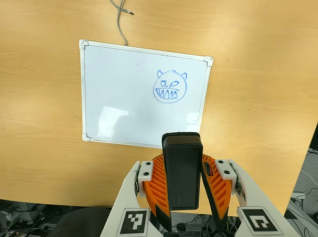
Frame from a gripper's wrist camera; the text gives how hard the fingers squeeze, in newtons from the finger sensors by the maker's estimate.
{"total": 7.9, "left": 7.4, "right": 8.5}